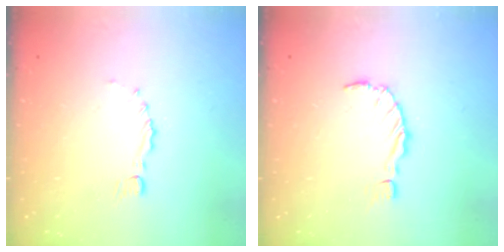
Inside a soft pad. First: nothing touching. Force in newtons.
{"total": 0.0}